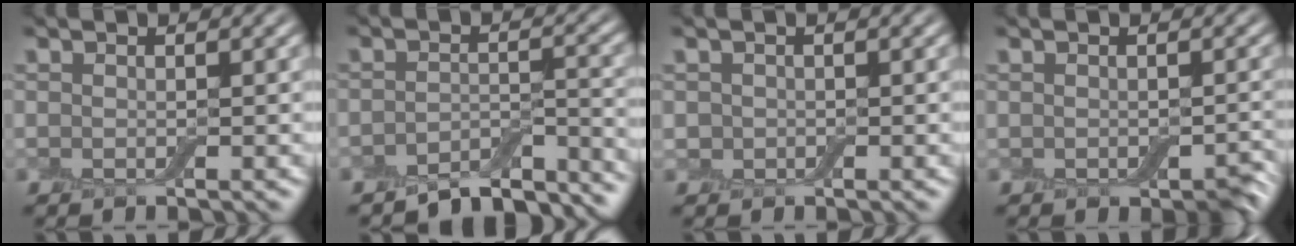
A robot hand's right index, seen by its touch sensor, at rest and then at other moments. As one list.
[{"total": 6.0, "force": [-5.4, 1.5, 2.2], "torque": [-0.031, -0.006, -0.079]}, {"total": 0.8, "force": [0.0, 0.8, 0.1], "torque": [0.000, -0.002, -0.006]}, {"total": 1.7, "force": [-0.8, 1.0, 1.1], "torque": [-0.020, -0.009, -0.005]}]